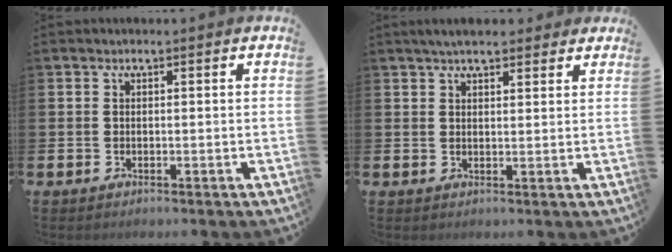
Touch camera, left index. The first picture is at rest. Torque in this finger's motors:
{"motor_torque": [0.50, -0.52, 0.34, 0.12]}